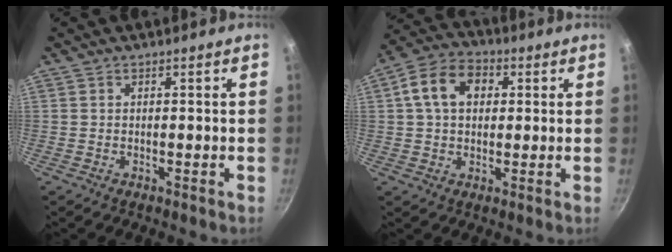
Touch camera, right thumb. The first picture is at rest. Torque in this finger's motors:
{"motor_torque": [-0.88, 1.03, 0.85, -0.01, 0.06]}